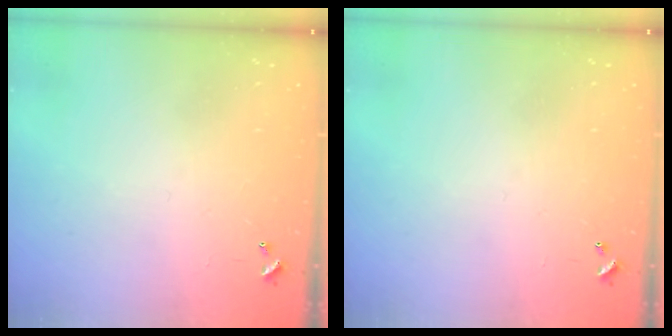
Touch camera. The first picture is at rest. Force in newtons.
{"total": 0.0}